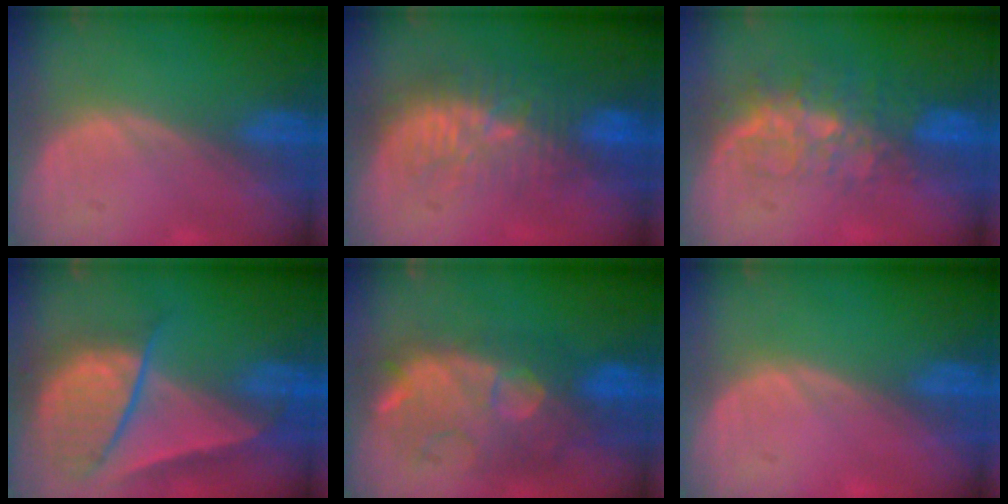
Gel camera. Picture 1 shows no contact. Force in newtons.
{"total": 9.3, "press": 8.8, "slide": 3.0}
{"total": 8.3, "press": 6.8, "slide": 4.7}
{"total": 9.4, "press": 8.1, "slide": 4.8}
{"total": 10.8, "press": 10.1, "slide": 3.8}
{"total": 0.0}